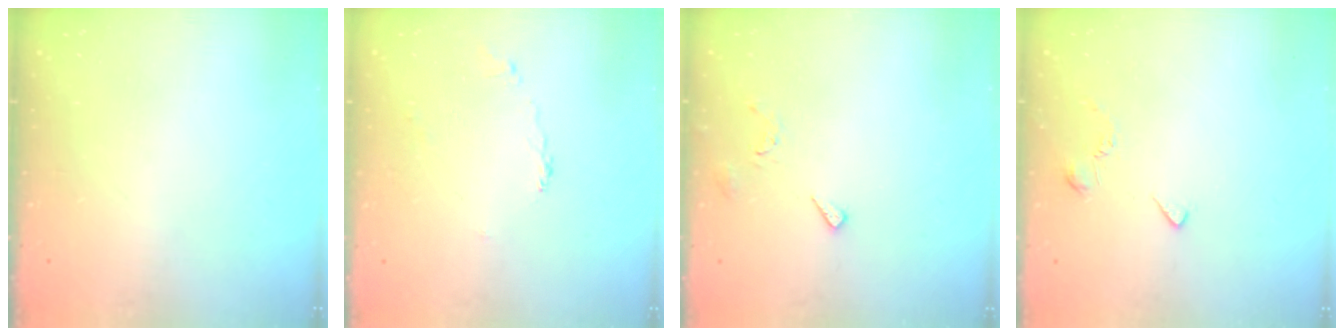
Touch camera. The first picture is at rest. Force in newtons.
{"total": 1.8, "press": 1.8, "slide": 0.4}
{"total": 4.6, "press": 4.6, "slide": 0.4}
{"total": 3.0, "press": 2.9, "slide": 0.7}